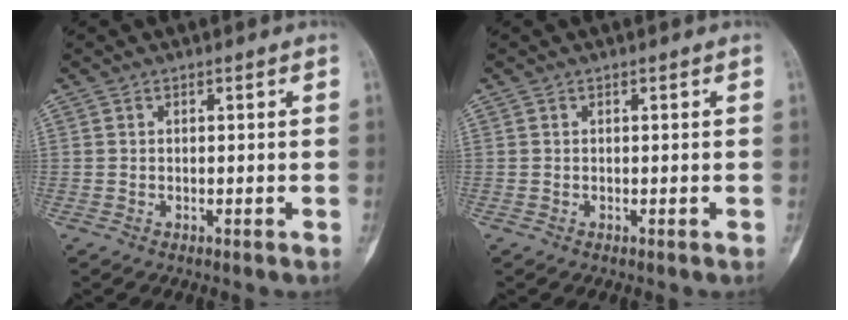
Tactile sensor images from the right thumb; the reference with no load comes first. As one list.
[{"total": 0.0}]